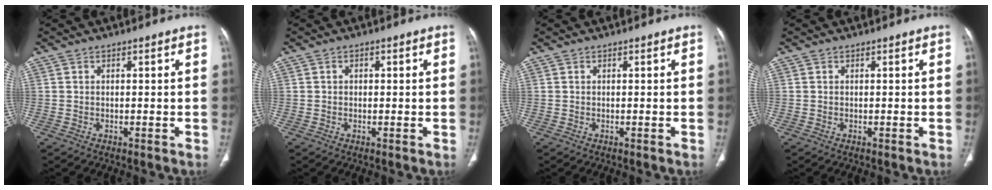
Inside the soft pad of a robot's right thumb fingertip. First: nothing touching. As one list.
[{"total": 0.8, "force": [0.1, 0.7, 0.5], "torque": [-0.003, 0.001, 0.001]}, {"total": 0.0}, {"total": 0.0}]